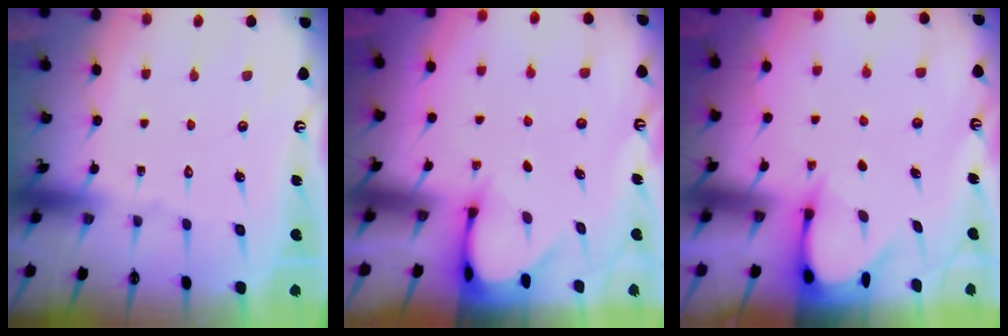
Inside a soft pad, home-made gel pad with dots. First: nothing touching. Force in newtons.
{"total": 3.0, "press": 3.0, "slide": 0.2}
{"total": 3.9, "press": 3.8, "slide": 0.3}